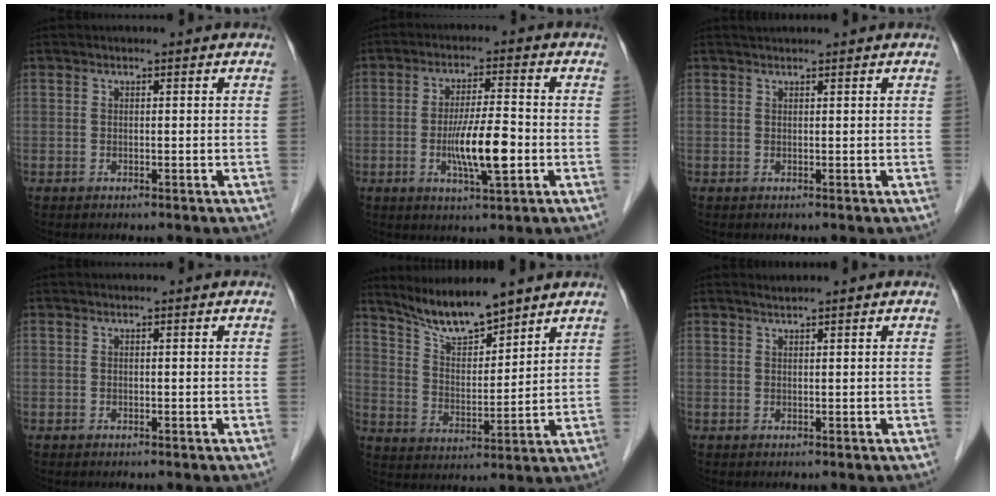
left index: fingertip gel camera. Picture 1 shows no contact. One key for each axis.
{"total": 8.0, "fx": -1.9, "fy": 0.9, "fz": 7.8, "tx": -0.147, "ty": -0.009, "tz": -0.035}
{"total": 1.1, "fx": 1.1, "fy": 0.1, "fz": 0.3, "tx": -0.009, "ty": 0.016, "tz": 0.025}
{"total": 0.0}
{"total": 9.1, "fx": 8.2, "fy": 0.8, "fz": 3.7, "tx": -0.077, "ty": 0.001, "tz": 0.160}
{"total": 0.7, "fx": 0.7, "fy": -0.2, "fz": 0.1, "tx": -0.010, "ty": 0.003, "tz": 0.017}